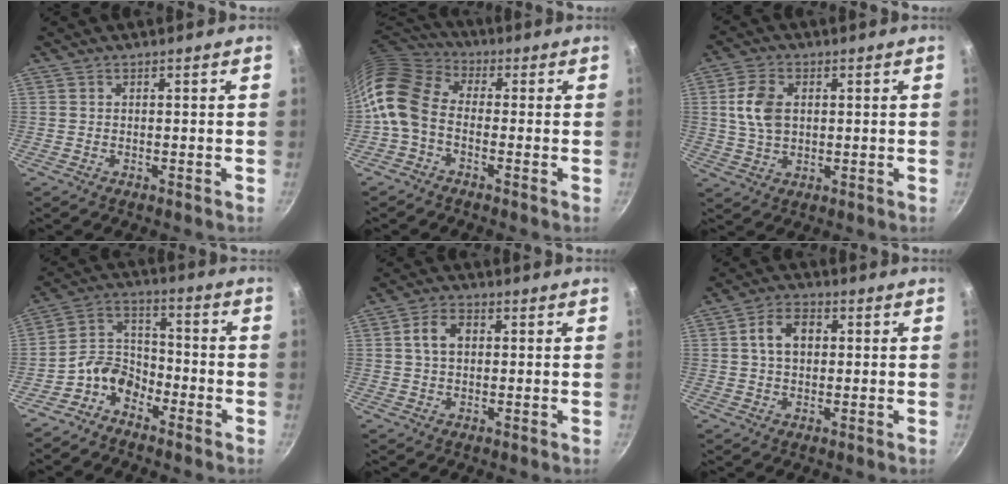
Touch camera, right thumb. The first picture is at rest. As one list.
[{"total": 12.2, "force": [-2.5, 8.6, 8.3], "torque": [-0.161, 0.038, -0.071]}, {"total": 7.9, "force": [1.4, 5.2, 5.7], "torque": [-0.101, 0.004, 0.026]}, {"total": 7.7, "force": [-4.9, 5.1, 3.0], "torque": [-0.035, 0.059, -0.115]}, {"total": 5.4, "force": [0.9, 3.7, 3.8], "torque": [-0.056, 0.010, 0.012]}, {"total": 7.0, "force": [1.2, 4.9, 4.8], "torque": [-0.067, 0.012, 0.014]}]